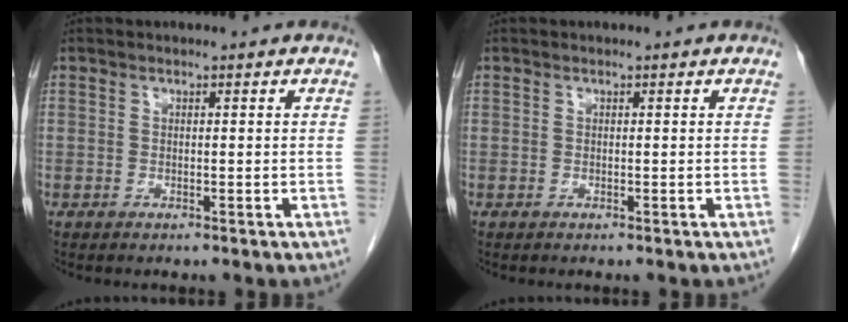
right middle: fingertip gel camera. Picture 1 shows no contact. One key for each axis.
{"total": 0.0}